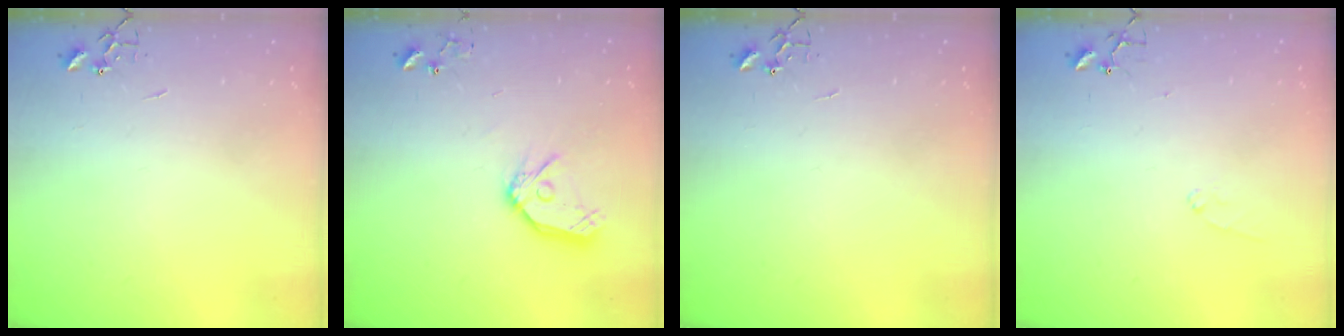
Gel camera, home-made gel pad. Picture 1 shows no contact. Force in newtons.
{"total": 13.0, "press": 12.9, "slide": 1.6}
{"total": 0.0}
{"total": 6.8, "press": 6.8, "slide": 0.7}